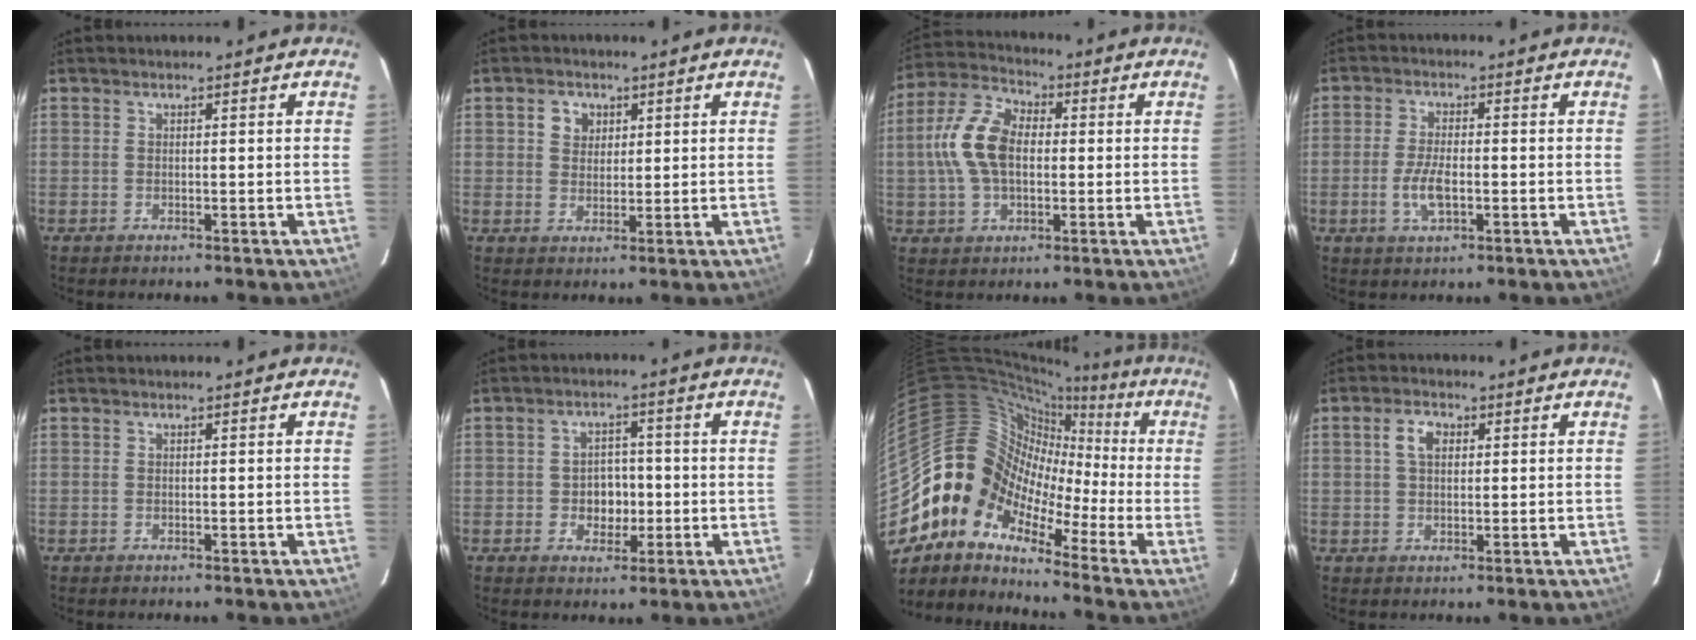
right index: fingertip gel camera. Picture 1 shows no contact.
{"total": 3.7, "force": [1.4, 3.2, 1.2], "torque": [-0.016, 0.011, 0.027]}
{"total": 12.5, "force": [0.5, 7.6, 9.9], "torque": [-0.211, 0.022, 0.006]}
{"total": 5.6, "force": [-1.6, 2.2, 4.9], "torque": [-0.101, -0.003, -0.030]}
{"total": 0.0}
{"total": 4.6, "force": [-0.9, 4.0, 2.2], "torque": [-0.039, 0.011, -0.008]}
{"total": 10.8, "force": [-2.6, 9.4, 4.6], "torque": [-0.078, 0.002, -0.084]}
{"total": 3.8, "force": [1.1, 2.4, 2.7], "torque": [-0.051, 0.012, 0.021]}